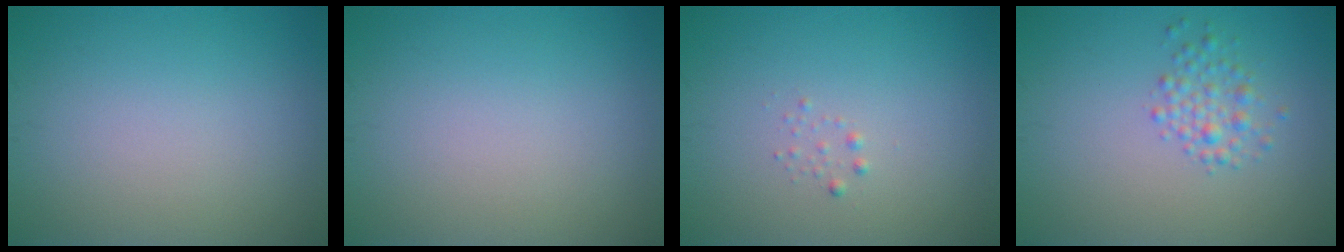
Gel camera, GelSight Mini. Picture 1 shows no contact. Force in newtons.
{"total": 0.0}
{"total": 0.6, "press": 0.6, "slide": 0.0}
{"total": 2.1, "press": 2.1, "slide": 0.1}